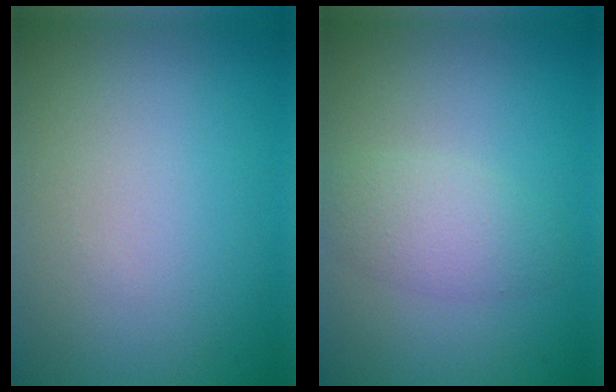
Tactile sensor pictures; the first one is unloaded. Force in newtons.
{"total": 2.9, "press": 2.9, "slide": 0.1}